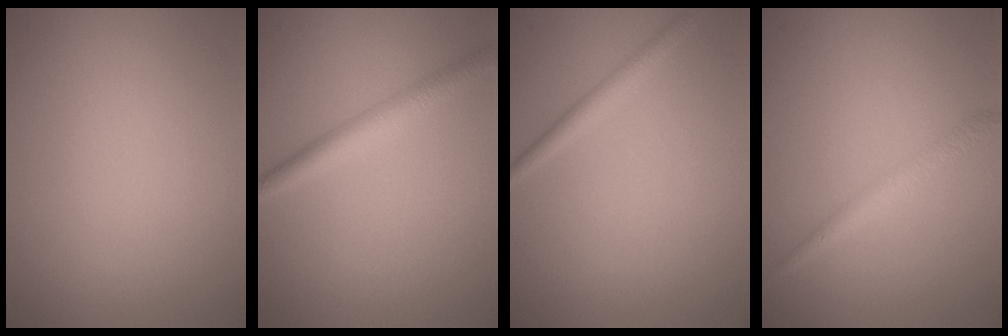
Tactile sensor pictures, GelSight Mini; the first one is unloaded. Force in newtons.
{"total": 2.7, "press": 2.7, "slide": 0.1}
{"total": 1.5, "press": 1.5, "slide": 0.1}
{"total": 1.6, "press": 1.6, "slide": 0.0}